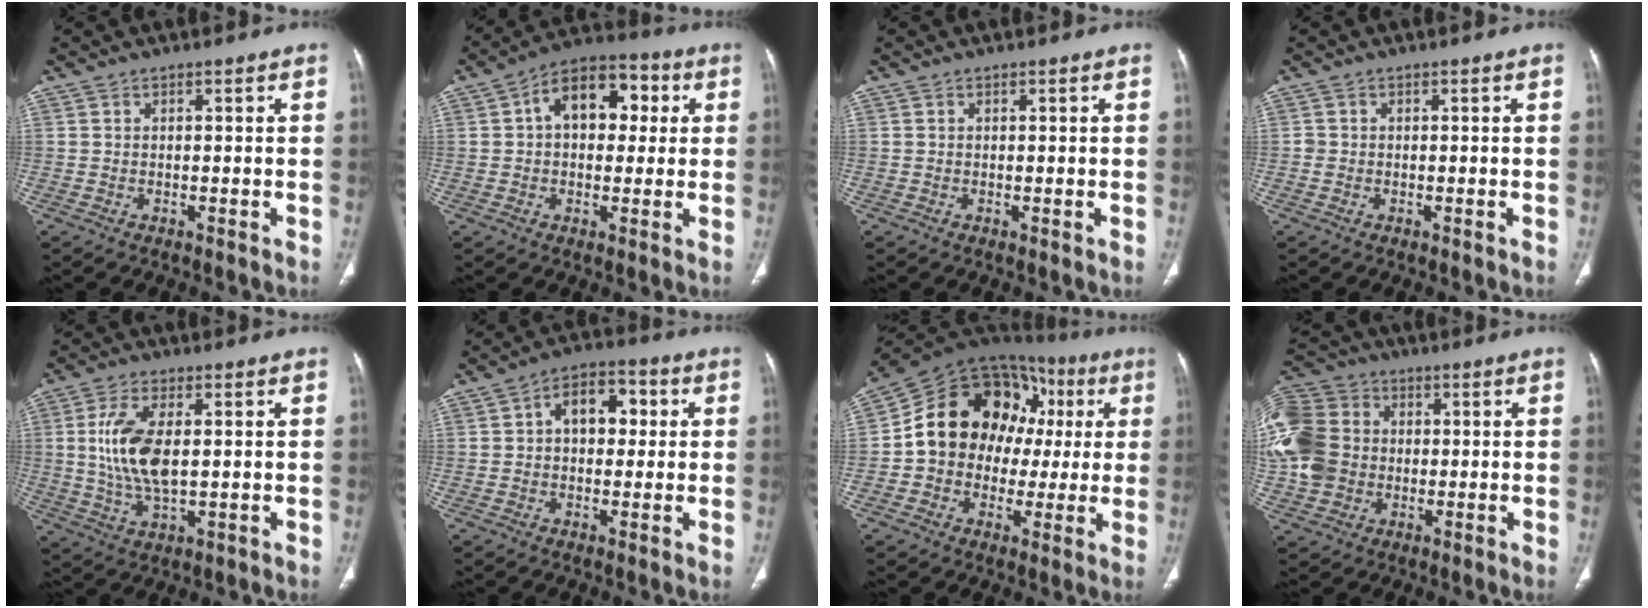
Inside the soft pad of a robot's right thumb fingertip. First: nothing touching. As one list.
[{"total": 12.7, "force": [2.6, 8.4, 9.2], "torque": [-0.099, 0.028, 0.029]}, {"total": 0.0}, {"total": 0.9, "force": [-0.2, 0.8, 0.2], "torque": [0.001, 0.004, -0.004]}, {"total": 11.2, "force": [1.3, 5.3, 9.8], "torque": [-0.204, -0.008, 0.029]}, {"total": 9.1, "force": [1.5, 6.1, 6.6], "torque": [-0.067, 0.022, 0.018]}, {"total": 20.5, "force": [2.3, 16.2, 12.3], "torque": [-0.148, 0.054, 0.037]}, {"total": 18.2, "force": [-0.1, 15.3, 9.9], "torque": [-0.233, 0.030, -0.002]}]